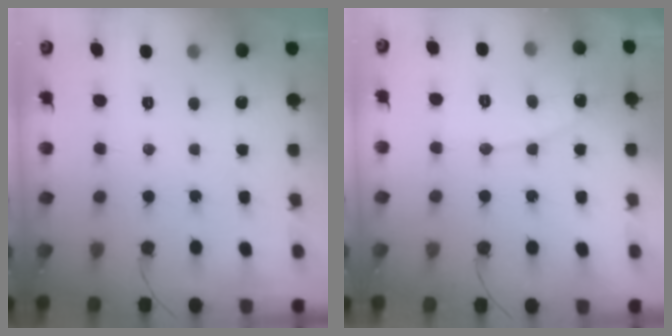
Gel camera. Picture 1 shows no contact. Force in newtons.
{"total": 7.6, "press": 7.6, "slide": 0.6}